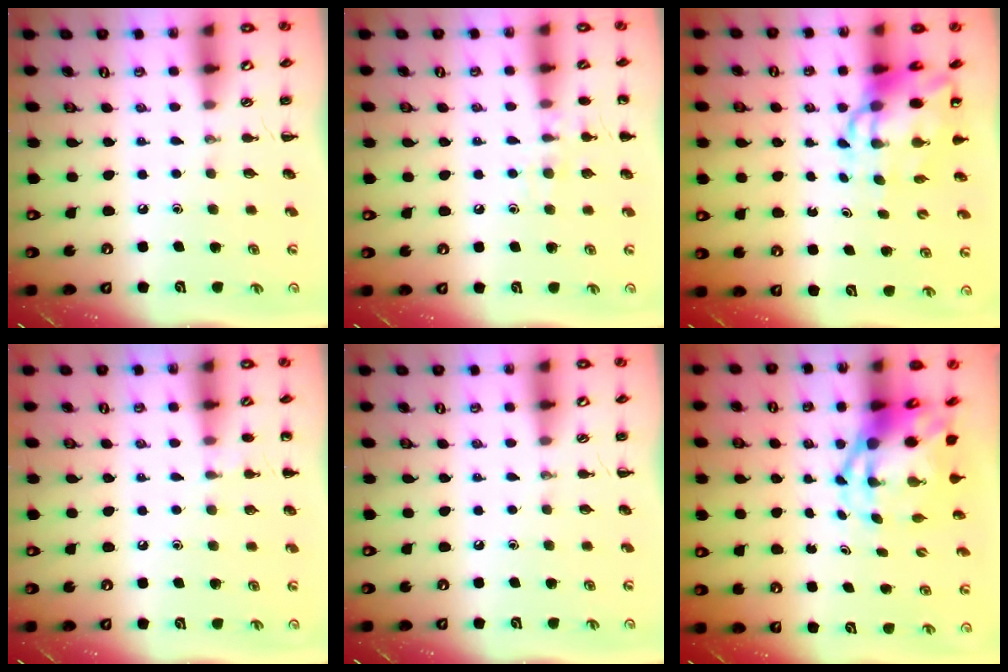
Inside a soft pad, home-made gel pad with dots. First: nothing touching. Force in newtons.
{"total": 8.3, "press": 8.2, "slide": 1.5}
{"total": 10.6, "press": 10.2, "slide": 2.9}
{"total": 5.4, "press": 5.1, "slide": 1.7}
{"total": 0.0}
{"total": 6.3, "press": 6.1, "slide": 1.7}